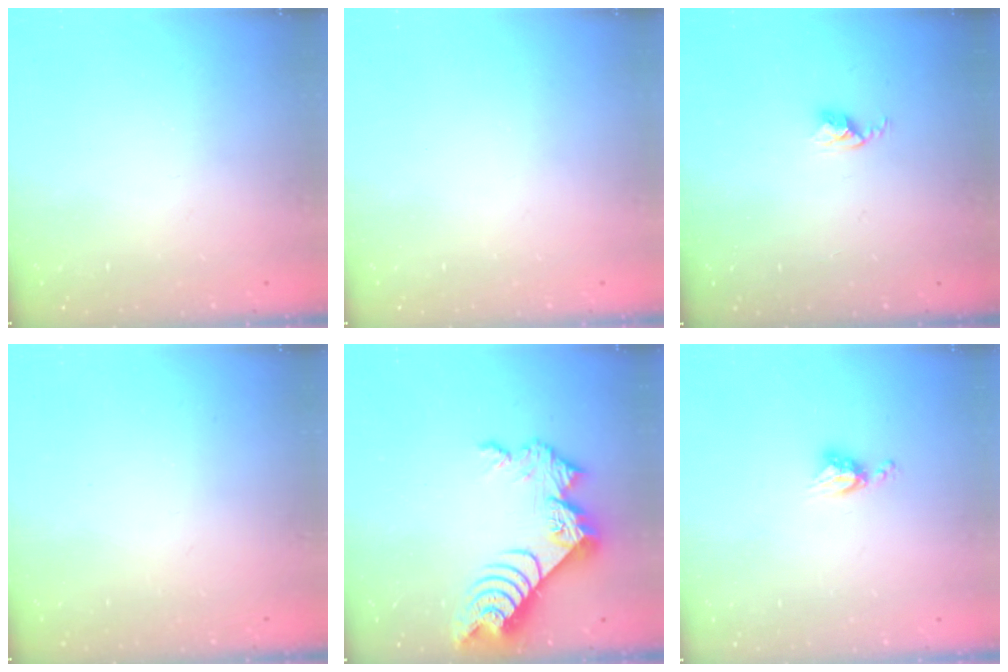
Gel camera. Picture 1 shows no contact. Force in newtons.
{"total": 0.0}
{"total": 2.8, "press": 2.7, "slide": 0.4}
{"total": 0.0}
{"total": 10.0, "press": 10.0, "slide": 0.9}
{"total": 4.7, "press": 4.7, "slide": 0.5}